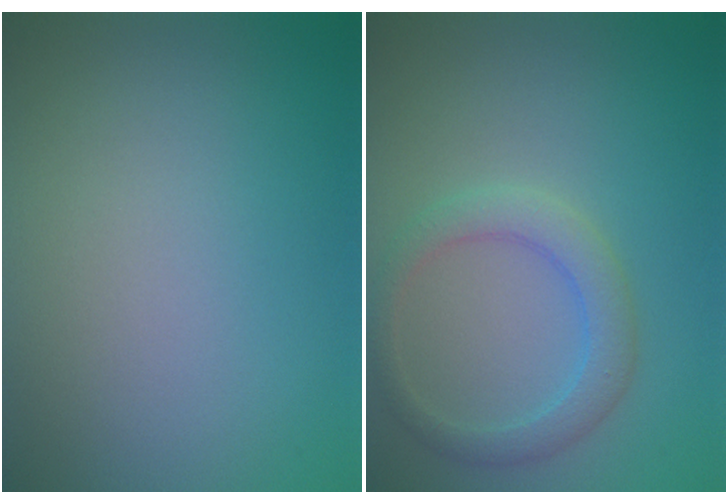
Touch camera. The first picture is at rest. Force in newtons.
{"total": 2.9, "press": 2.9, "slide": 0.1}